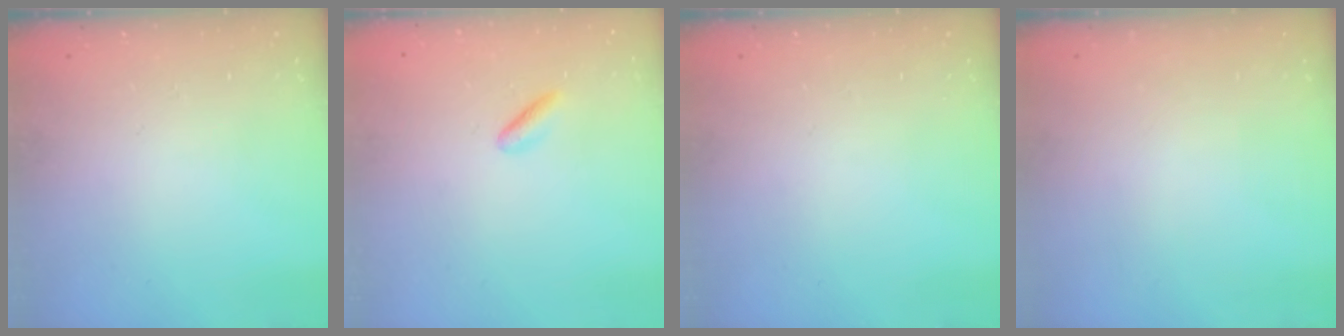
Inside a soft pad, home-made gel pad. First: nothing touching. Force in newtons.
{"total": 1.2, "press": 1.0, "slide": 0.6}
{"total": 0.0}
{"total": 0.0}